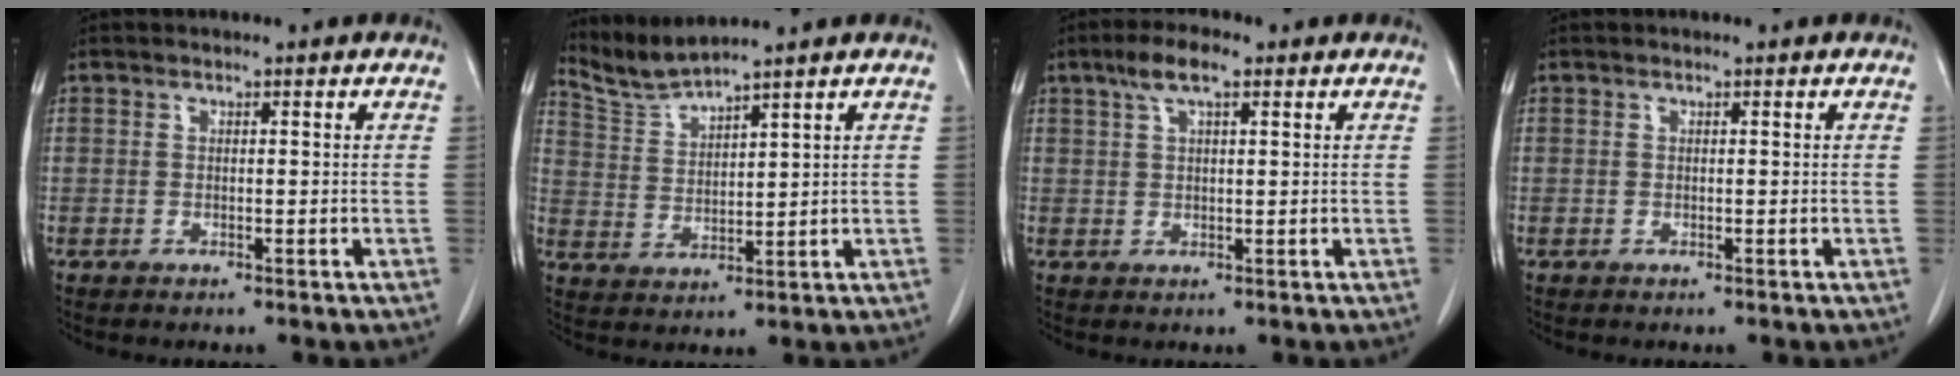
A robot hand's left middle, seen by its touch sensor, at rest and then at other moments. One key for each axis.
{"total": 5.0, "fx": 4.8, "fy": -1.5, "fz": 0.0, "tx": -0.016, "ty": -0.008, "tz": 0.108}
{"total": 4.5, "fx": 2.7, "fy": 1.2, "fz": 3.5, "tx": -0.073, "ty": 0.014, "tz": 0.051}
{"total": 0.0}